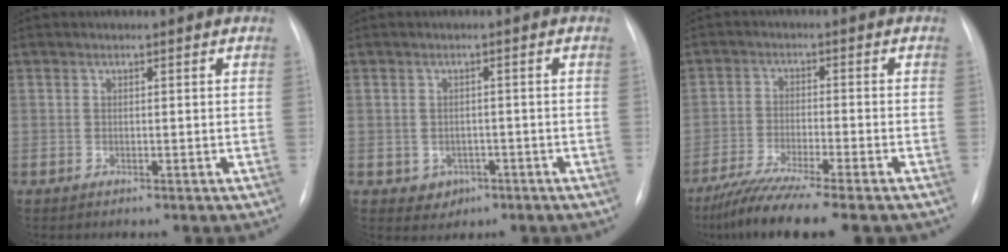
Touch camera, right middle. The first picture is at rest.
{"total": 2.9, "force": [-1.2, 2.5, 0.8], "torque": [-0.007, 0.007, -0.007]}
{"total": 11.1, "force": [-8.9, -0.1, 6.6], "torque": [-0.107, -0.032, -0.145]}